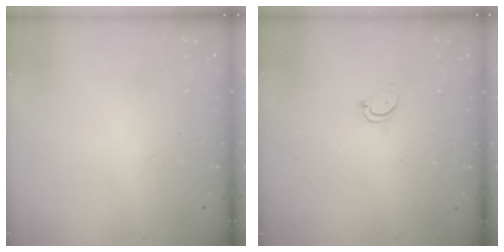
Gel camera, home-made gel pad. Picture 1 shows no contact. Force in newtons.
{"total": 2.9, "press": 2.9, "slide": 0.2}